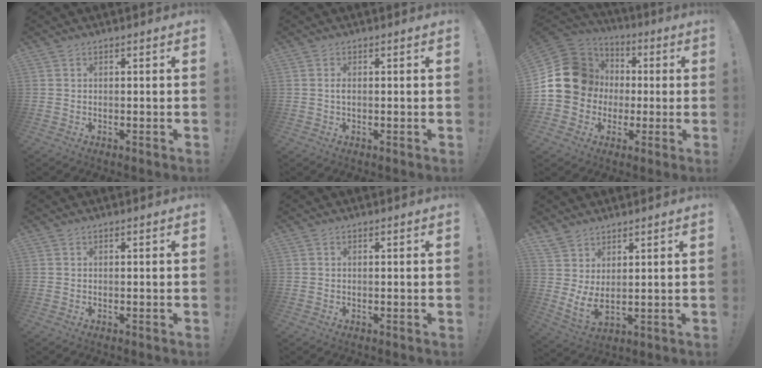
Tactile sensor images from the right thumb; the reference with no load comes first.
{"total": 1.1, "force": [-0.3, 0.4, 1.0], "torque": [-0.020, 0.004, -0.006]}
{"total": 18.9, "force": [2.0, 16.8, 8.5], "torque": [-0.136, 0.002, 0.065]}
{"total": 0.0}
{"total": 0.0}
{"total": 5.7, "force": [3.2, 2.4, 4.0], "torque": [-0.075, -0.035, 0.063]}